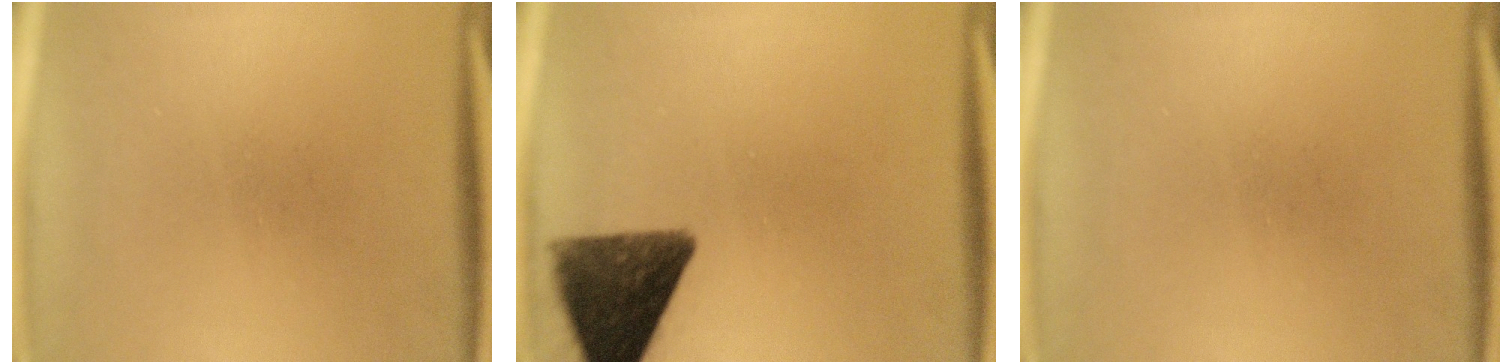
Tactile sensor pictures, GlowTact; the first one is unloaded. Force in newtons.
{"total": 11.8}
{"total": 0.0}